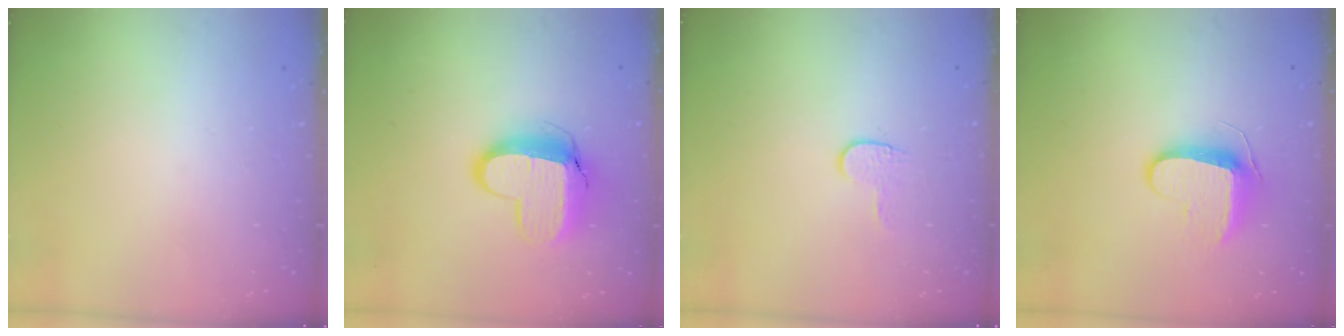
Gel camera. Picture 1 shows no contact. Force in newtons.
{"total": 12.6, "press": 12.6, "slide": 1.0}
{"total": 3.7, "press": 3.6, "slide": 0.4}
{"total": 8.9, "press": 8.9, "slide": 0.2}